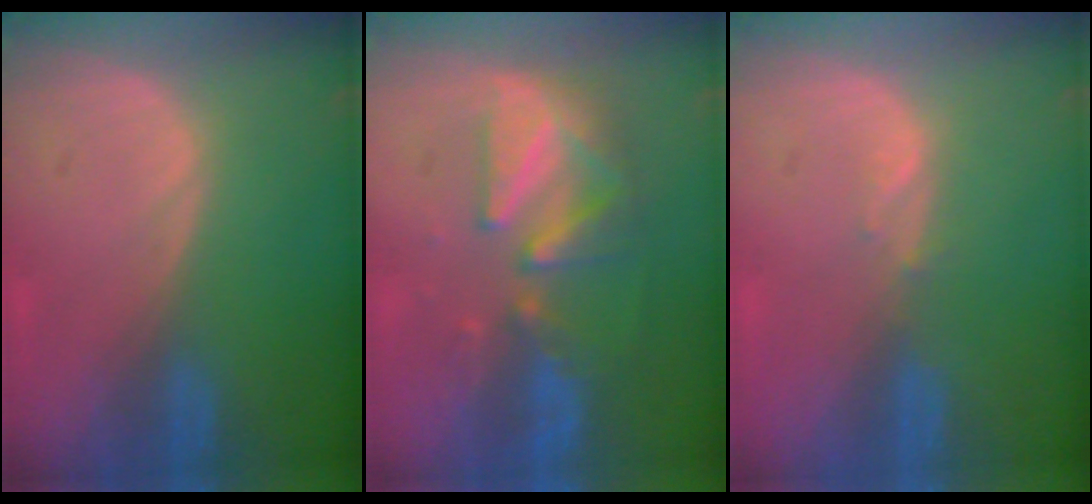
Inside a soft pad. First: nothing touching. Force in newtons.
{"total": 8.3, "press": 8.1, "slide": 1.9}
{"total": 1.1, "press": 1.0, "slide": 0.4}